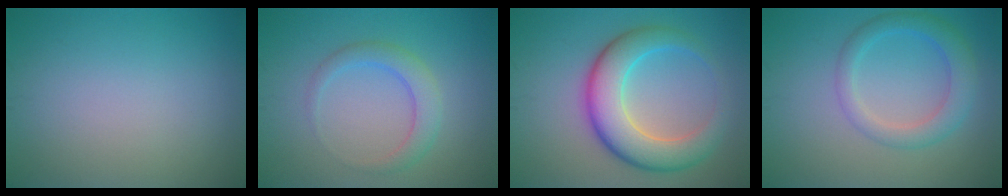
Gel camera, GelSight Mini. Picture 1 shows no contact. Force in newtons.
{"total": 2.8, "press": 2.8, "slide": 0.1}
{"total": 7.5, "press": 7.5, "slide": 0.2}
{"total": 3.6, "press": 3.6, "slide": 0.0}